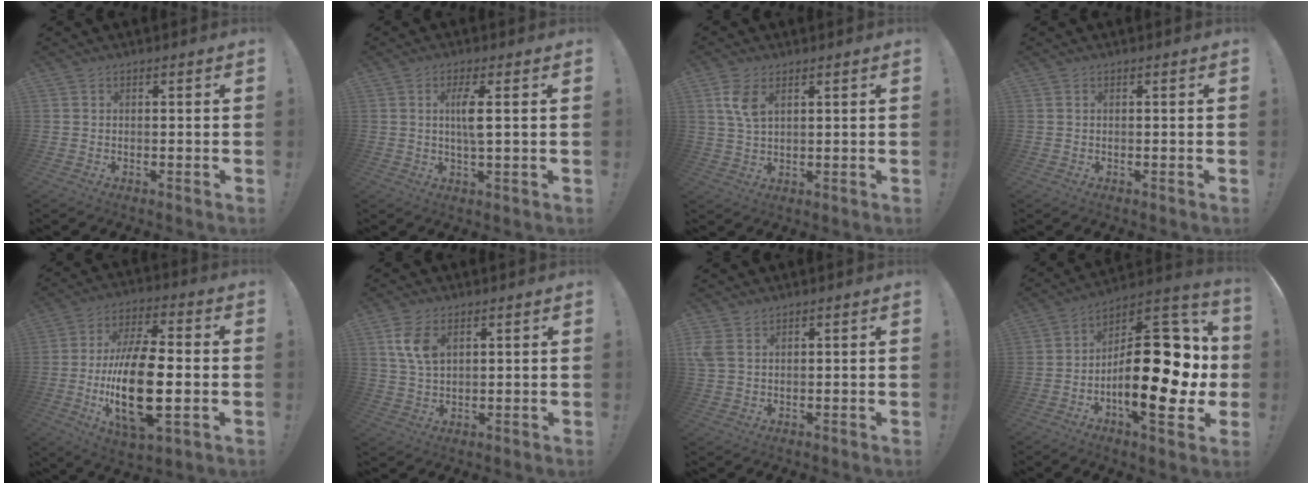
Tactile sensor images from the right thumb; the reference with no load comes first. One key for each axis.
{"total": 5.7, "fx": 1.1, "fy": 0.6, "fz": 5.5, "tx": -0.094, "ty": -0.010, "tz": 0.011}
{"total": 6.5, "fx": 3.1, "fy": 3.0, "fz": 4.8, "tx": -0.091, "ty": -0.009, "tz": 0.055}
{"total": 0.0}
{"total": 22.2, "fx": -3.6, "fy": 9.4, "fz": 19.7, "tx": -0.380, "ty": -0.003, "tz": -0.055}
{"total": 7.7, "fx": 3.6, "fy": 4.2, "fz": 5.4, "tx": -0.104, "ty": -0.009, "tz": 0.067}
{"total": 4.2, "fx": 2.3, "fy": 2.5, "fz": 2.5, "tx": -0.049, "ty": -0.004, "tz": 0.048}
{"total": 27.7, "fx": -3.8, "fy": 12.6, "fz": 24.3, "tx": -0.356, "ty": 0.014, "tz": -0.046}